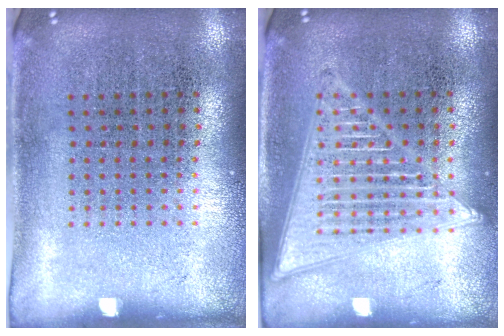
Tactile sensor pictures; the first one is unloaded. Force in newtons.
{"total": 2.7, "press": 2.7, "slide": 0.2}